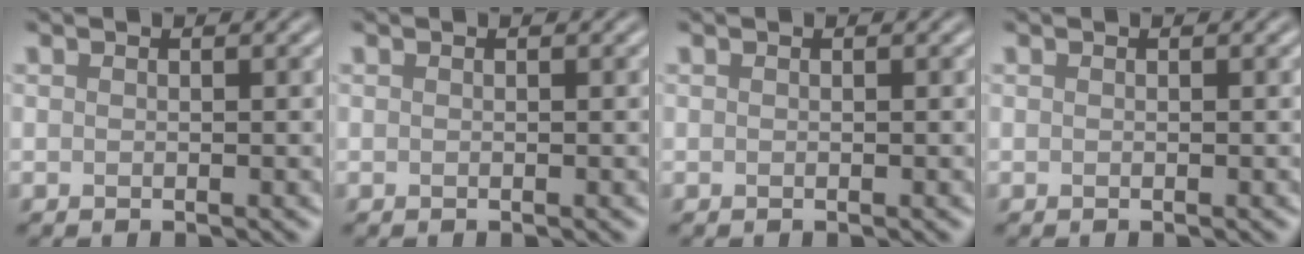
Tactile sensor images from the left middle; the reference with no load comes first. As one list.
[{"total": 0.0}, {"total": 0.0}, {"total": 0.0}]